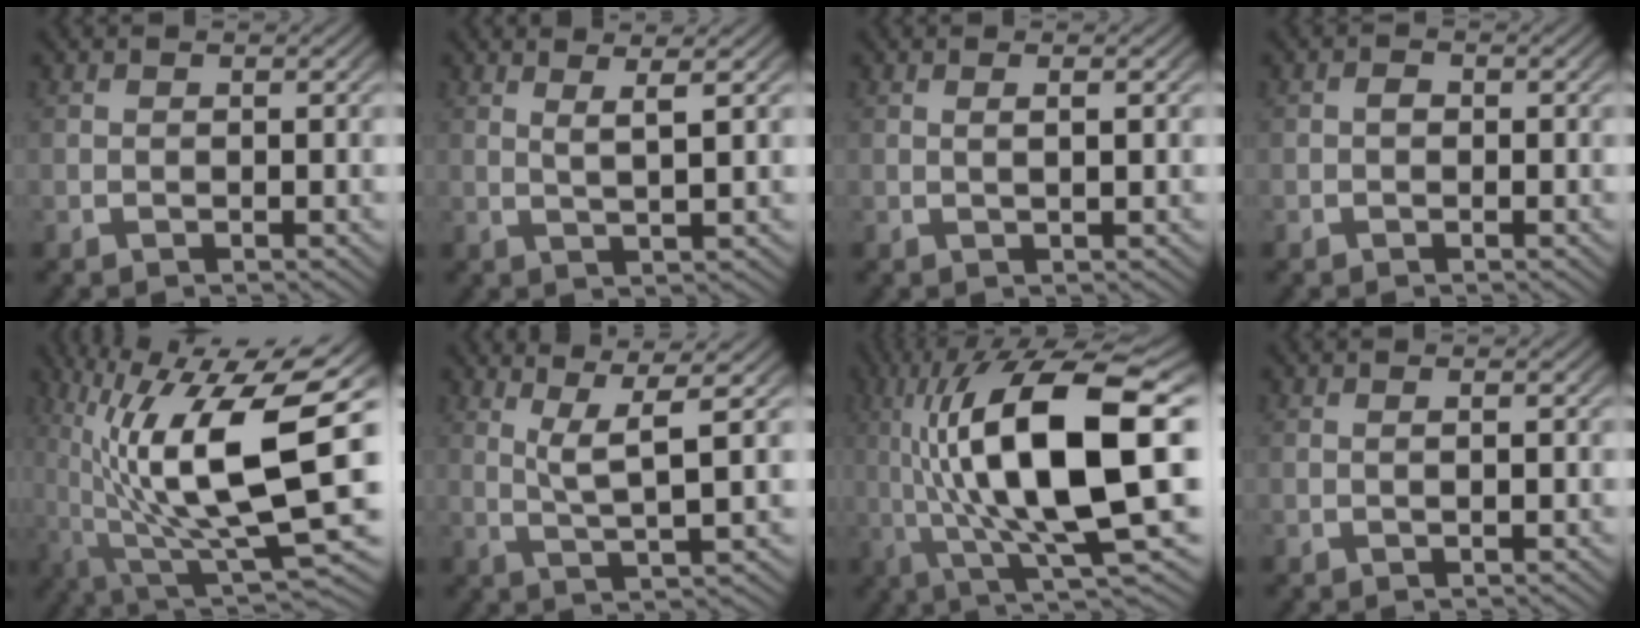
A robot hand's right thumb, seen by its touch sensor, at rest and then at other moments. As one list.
[{"total": 3.1, "force": [2.1, 0.2, 2.3], "torque": [-0.041, 0.004, 0.039]}, {"total": 1.2, "force": [0.4, 0.2, 1.2], "torque": [-0.021, 0.002, 0.009]}, {"total": 0.8, "force": [-0.1, 0.6, 0.5], "torque": [-0.009, -0.004, -0.004]}, {"total": 15.1, "force": [-0.1, 6.8, 13.5], "torque": [-0.257, -0.047, 0.028]}, {"total": 6.0, "force": [2.6, 1.6, 5.2], "torque": [-0.075, 0.003, 0.043]}, {"total": 18.5, "force": [0.7, 8.2, 16.6], "torque": [-0.302, -0.037, 0.029]}, {"total": 0.7, "force": [0.0, 0.2, 0.6], "torque": [-0.010, 0.002, 0.000]}]